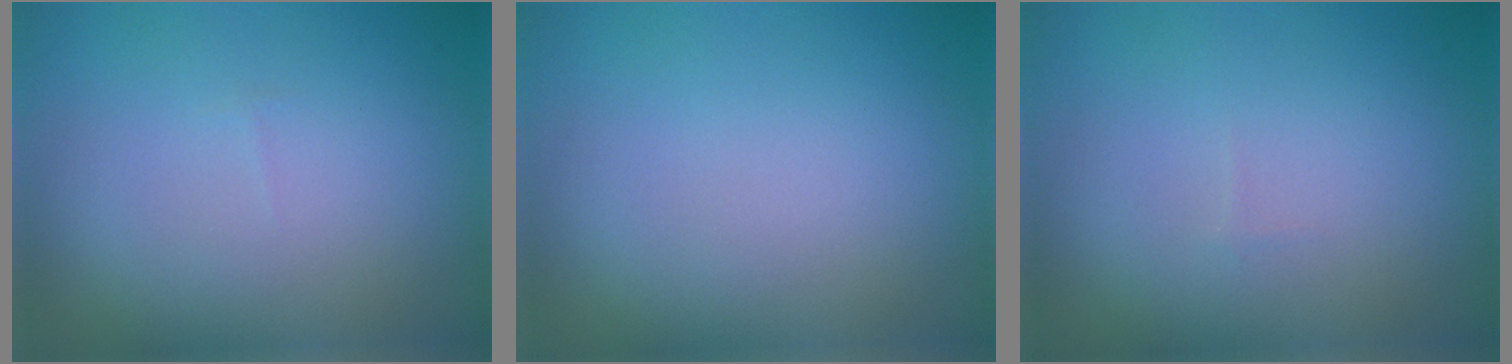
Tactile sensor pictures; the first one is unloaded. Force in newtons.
{"total": 0.0}
{"total": 0.0}